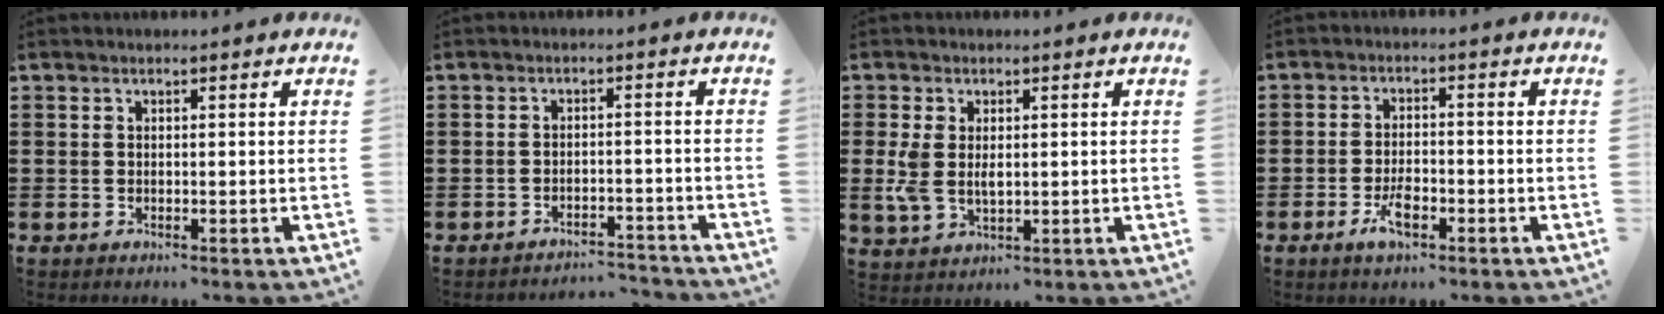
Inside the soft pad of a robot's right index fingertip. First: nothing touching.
{"total": 2.9, "force": [-2.9, 0.1, 0.3], "torque": [-0.009, 0.002, -0.061]}
{"total": 4.2, "force": [0.2, 2.6, 3.3], "torque": [-0.083, 0.003, 0.000]}
{"total": 4.0, "force": [-1.9, 1.7, 3.1], "torque": [-0.065, 0.001, -0.038]}